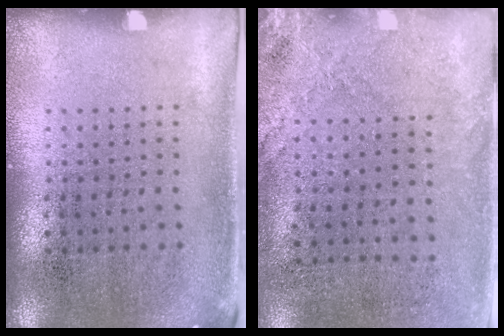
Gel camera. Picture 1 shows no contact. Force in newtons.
{"total": 2.5, "press": 2.1, "slide": 1.4}